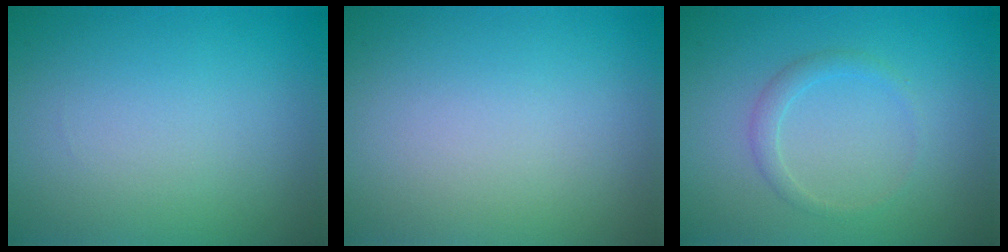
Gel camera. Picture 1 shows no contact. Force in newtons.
{"total": 0.0}
{"total": 1.4, "press": 1.4, "slide": 0.1}